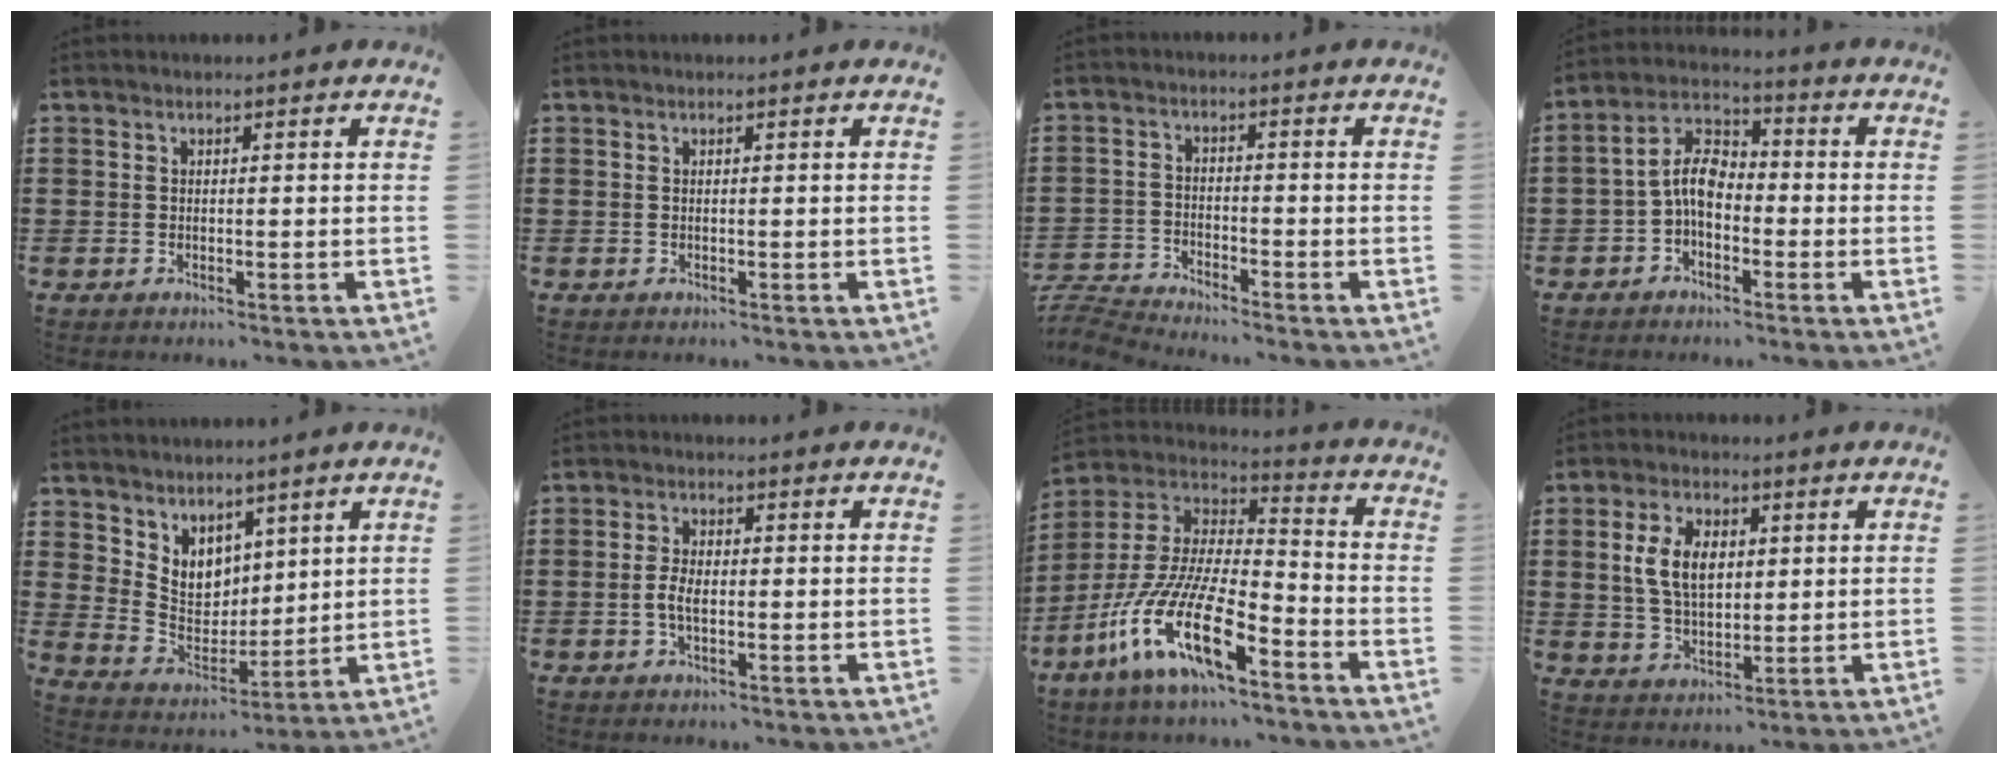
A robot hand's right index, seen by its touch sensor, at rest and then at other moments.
{"total": 0.0}
{"total": 3.8, "force": [-3.8, 0.1, 0.1], "torque": [-0.021, -0.005, -0.084]}
{"total": 6.7, "force": [-1.4, 4.0, 5.1], "torque": [-0.118, 0.011, -0.033]}
{"total": 6.3, "force": [4.2, 4.6, 0.7], "torque": [-0.039, -0.024, 0.081]}
{"total": 3.0, "force": [-0.6, 1.4, 2.5], "torque": [-0.070, -0.004, -0.018]}
{"total": 15.5, "force": [-9.4, 4.1, 11.5], "torque": [-0.255, 0.006, -0.178]}
{"total": 7.1, "force": [1.4, 4.3, 5.4], "torque": [-0.123, 0.008, 0.016]}